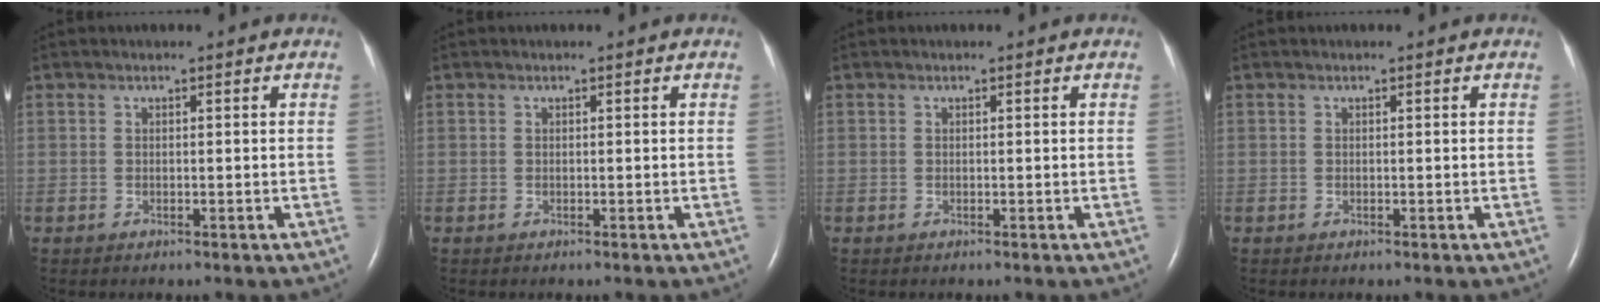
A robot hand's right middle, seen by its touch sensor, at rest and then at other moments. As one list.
[{"total": 0.0}, {"total": 0.0}, {"total": 0.0}]